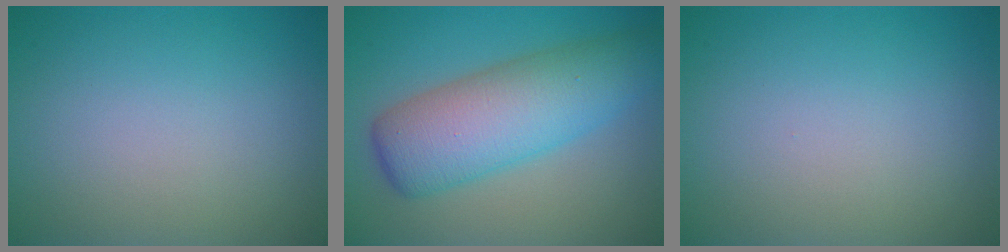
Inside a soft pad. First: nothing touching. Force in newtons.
{"total": 8.2, "press": 8.2, "slide": 0.2}
{"total": 0.0}